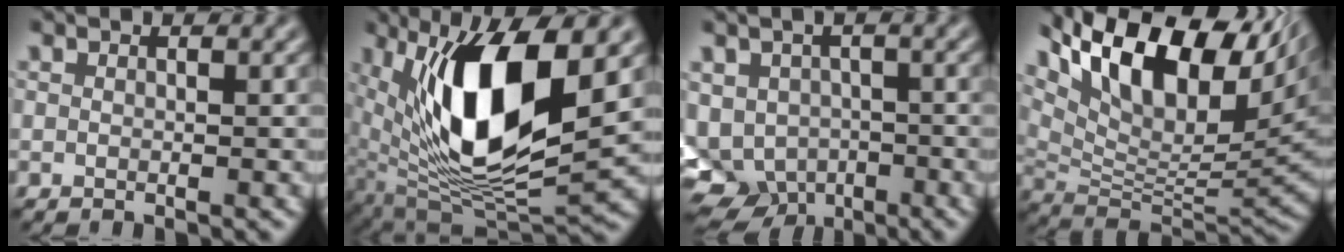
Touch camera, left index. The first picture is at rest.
{"total": 13.0, "force": [2.9, 5.2, 11.6], "torque": [-0.207, -0.018, 0.060]}
{"total": 6.7, "force": [-2.8, 4.9, 3.7], "torque": [-0.061, -0.023, -0.041]}
{"total": 14.9, "force": [8.3, 6.1, 10.8], "torque": [-0.198, 0.029, 0.157]}